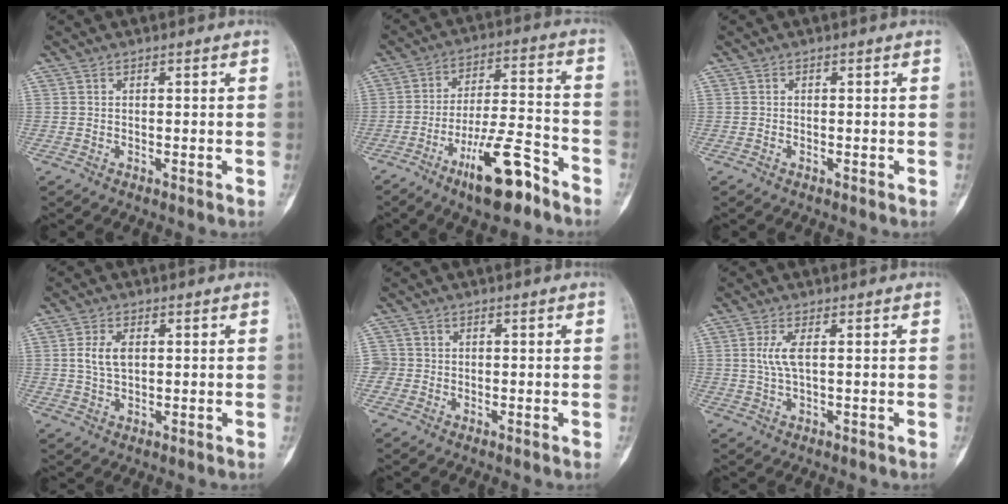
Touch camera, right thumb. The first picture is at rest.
{"total": 13.6, "force": [-8.6, 3.7, 9.9], "torque": [-0.166, 0.066, -0.143]}
{"total": 0.0}
{"total": 4.8, "force": [0.9, 2.9, 3.8], "torque": [-0.077, 0.000, 0.017]}
{"total": 2.4, "force": [-0.1, 2.4, 0.2], "torque": [0.011, 0.006, -0.003]}
{"total": 3.8, "force": [0.7, 1.1, 3.6], "torque": [-0.092, 0.001, 0.017]}